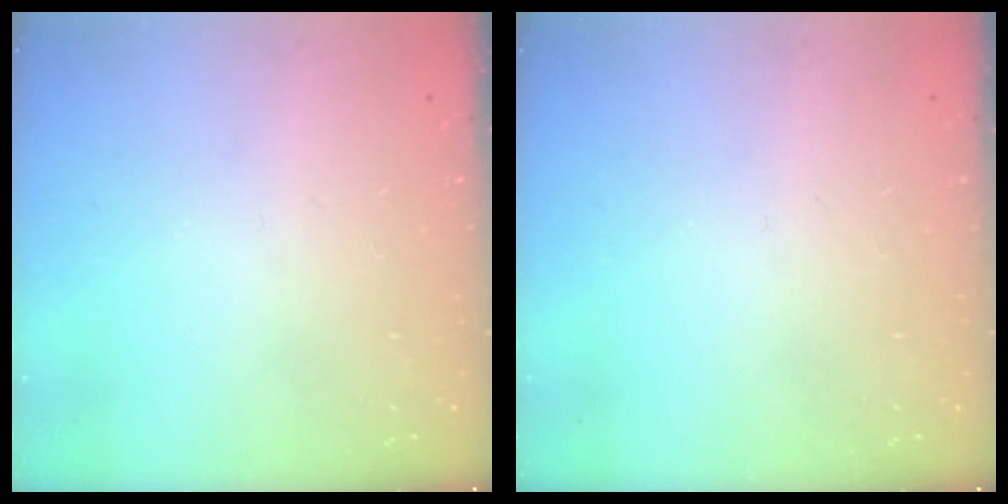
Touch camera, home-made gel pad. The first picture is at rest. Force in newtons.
{"total": 0.0}